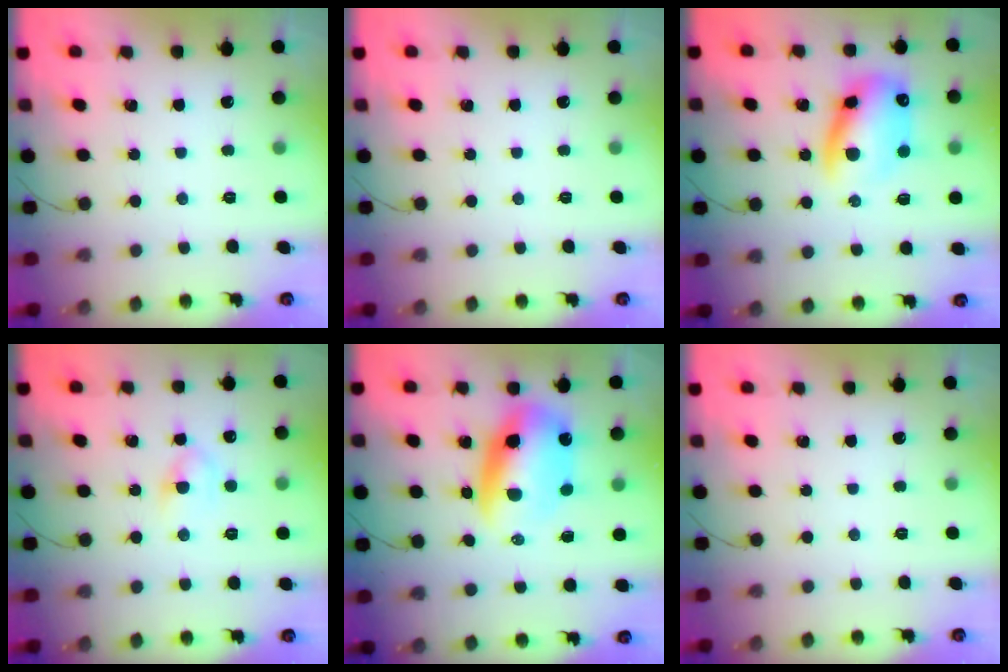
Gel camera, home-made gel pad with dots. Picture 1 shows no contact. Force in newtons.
{"total": 0.0}
{"total": 13.8, "press": 13.5, "slide": 2.9}
{"total": 5.0, "press": 4.9, "slide": 1.1}
{"total": 12.5, "press": 12.1, "slide": 3.5}
{"total": 0.0}